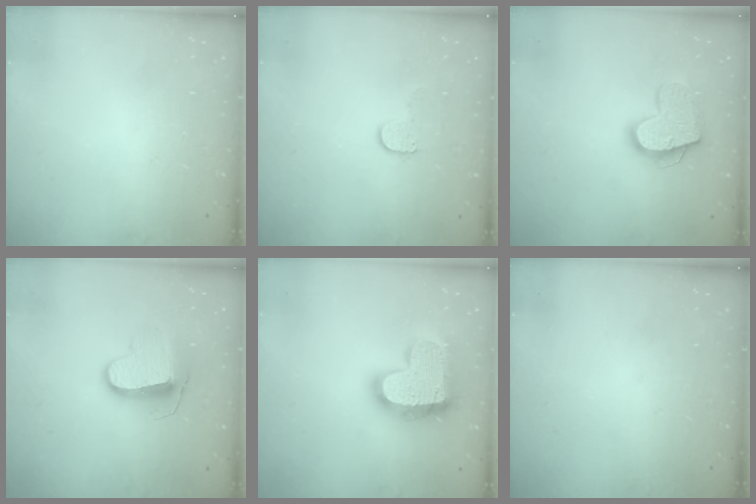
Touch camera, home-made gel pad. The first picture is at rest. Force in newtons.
{"total": 5.4, "press": 5.3, "slide": 0.5}
{"total": 15.3, "press": 15.3, "slide": 1.1}
{"total": 10.1, "press": 10.1, "slide": 0.3}
{"total": 20.5, "press": 20.4, "slide": 1.5}
{"total": 0.0}